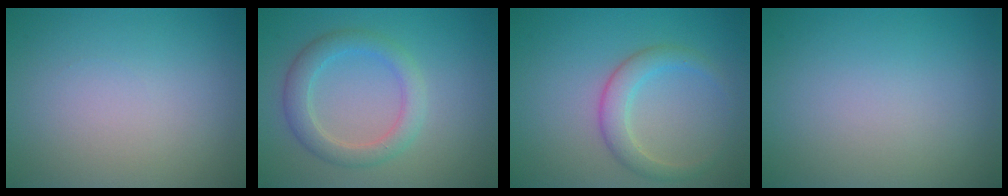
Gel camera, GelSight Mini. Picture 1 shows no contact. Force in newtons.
{"total": 3.3, "press": 3.3, "slide": 0.0}
{"total": 2.7, "press": 2.7, "slide": 0.2}
{"total": 0.0}